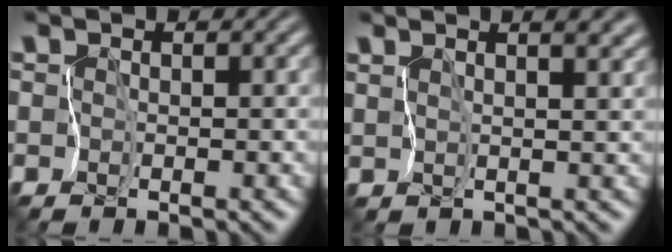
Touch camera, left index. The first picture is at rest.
{"total": 2.6, "force": [2.2, 0.2, 1.3], "torque": [-0.021, -0.009, 0.037]}